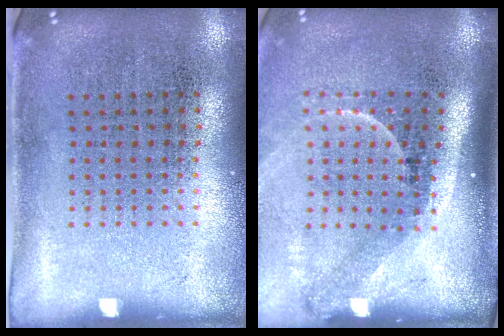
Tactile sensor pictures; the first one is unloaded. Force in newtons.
{"total": 2.2, "press": 1.5, "slide": 1.7}